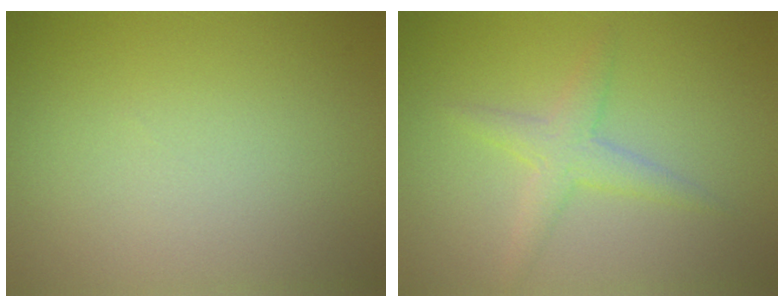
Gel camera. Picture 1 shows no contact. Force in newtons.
{"total": 2.4, "press": 2.4, "slide": 0.0}